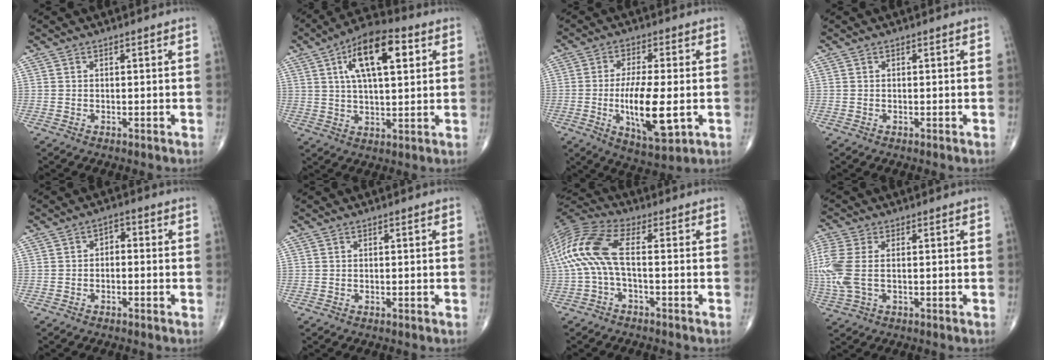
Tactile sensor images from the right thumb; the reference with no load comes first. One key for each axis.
{"total": 14.7, "fx": 5.0, "fy": 6.1, "fz": 12.4, "tx": -0.194, "ty": 0.005, "tz": 0.077}
{"total": 13.0, "fx": -2.1, "fy": 4.3, "fz": 12.0, "tx": -0.207, "ty": -0.011, "tz": -0.029}
{"total": 0.0}
{"total": 2.4, "fx": -0.5, "fy": 1.6, "fz": 1.7, "tx": -0.013, "ty": 0.017, "tz": -0.018}
{"total": 0.0}
{"total": 12.2, "fx": -0.6, "fy": 4.4, "fz": 11.4, "tx": -0.266, "ty": 0.039, "tz": -0.019}
{"total": 8.8, "fx": 0.1, "fy": 4.8, "fz": 7.4, "tx": -0.215, "ty": 0.004, "tz": 0.006}